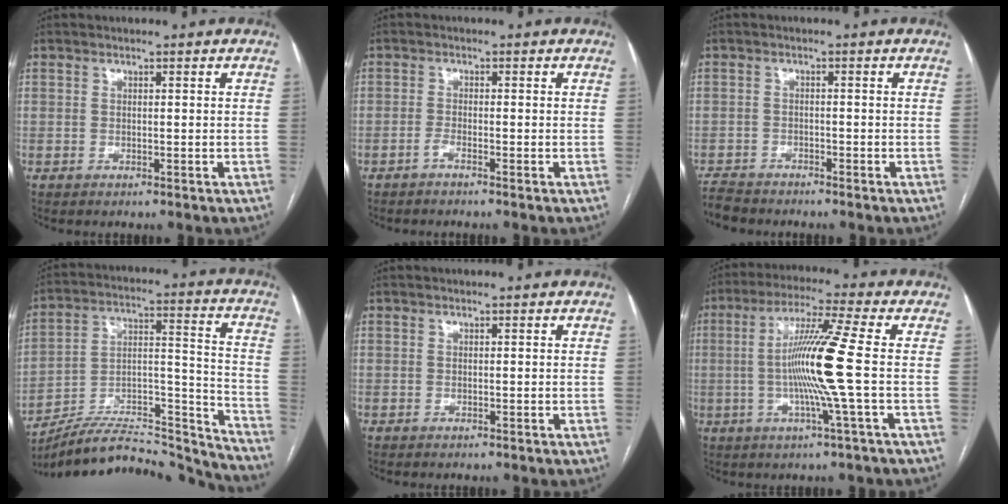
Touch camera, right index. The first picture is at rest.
{"total": 1.2, "force": [-1.0, -0.2, 0.7], "torque": [-0.015, 0.001, -0.022]}
{"total": 3.8, "force": [-3.7, 0.8, 0.2], "torque": [-0.003, -0.013, -0.069]}
{"total": 24.9, "force": [-23.8, 3.1, 7.0], "torque": [-0.099, 0.035, -0.366]}
{"total": 0.0}
{"total": 11.7, "force": [-0.9, -2.0, 11.5], "torque": [-0.218, -0.005, -0.020]}